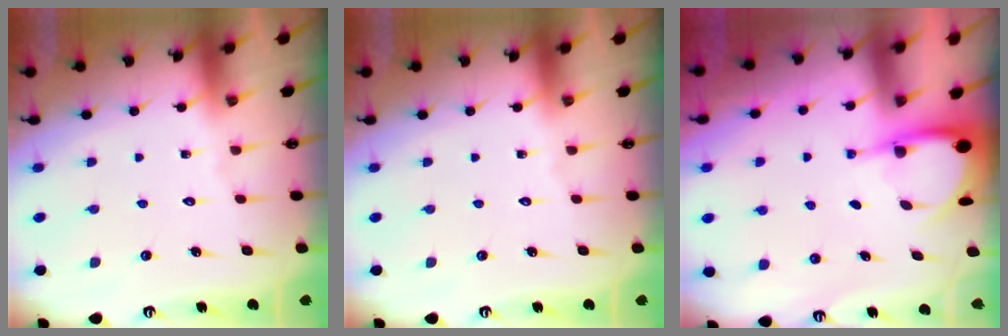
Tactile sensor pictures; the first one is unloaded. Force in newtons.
{"total": 0.0}
{"total": 3.9, "press": 3.9, "slide": 0.4}